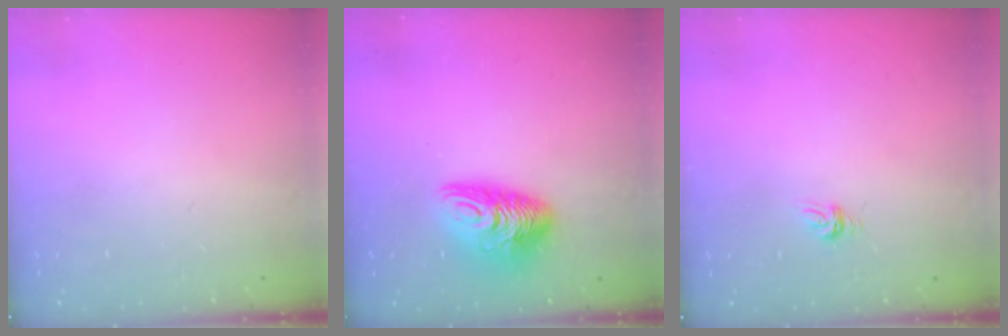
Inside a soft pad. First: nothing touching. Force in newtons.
{"total": 10.9, "press": 10.8, "slide": 1.2}
{"total": 3.8, "press": 3.8, "slide": 0.2}